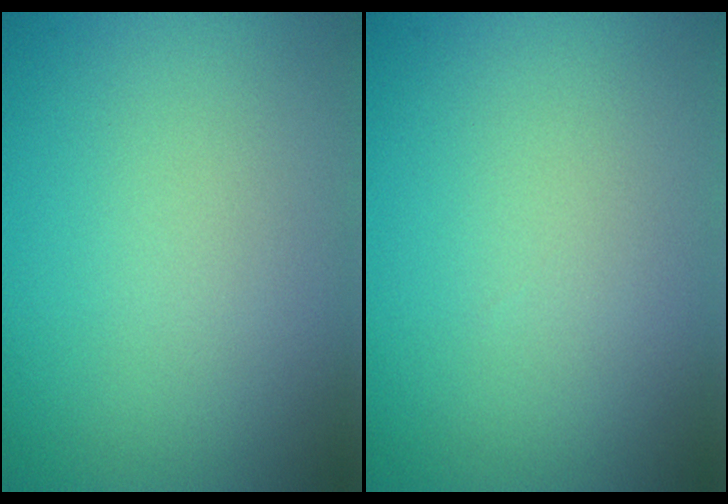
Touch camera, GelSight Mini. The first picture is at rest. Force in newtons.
{"total": 0.0}